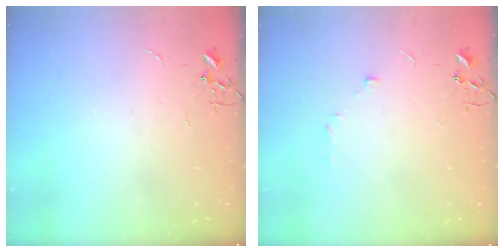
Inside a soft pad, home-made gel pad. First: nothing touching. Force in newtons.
{"total": 5.6, "press": 5.6, "slide": 0.5}